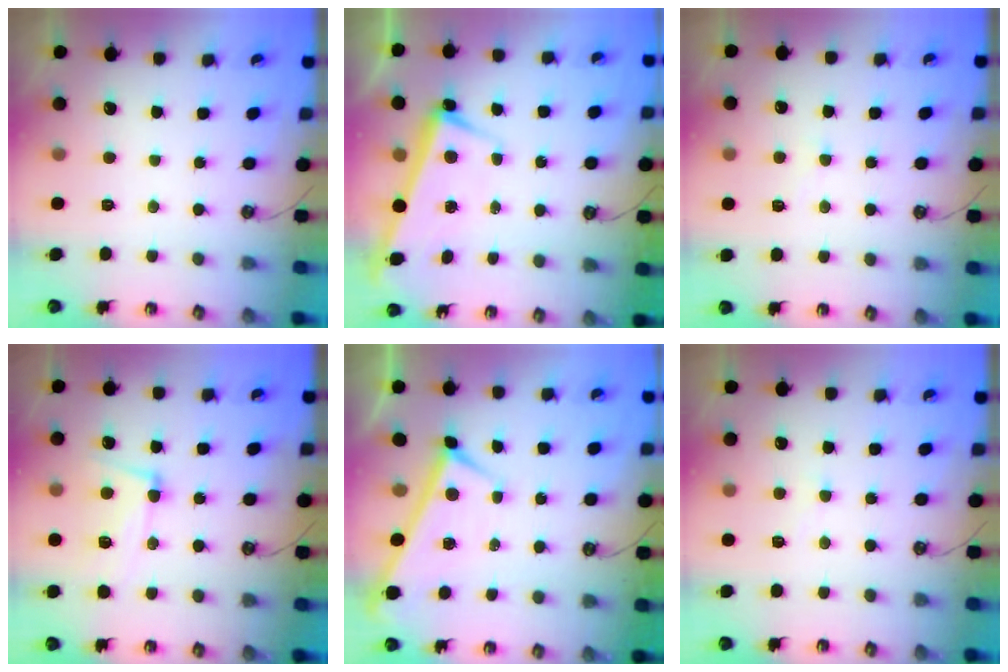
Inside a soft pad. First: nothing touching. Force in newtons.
{"total": 3.4, "press": 3.2, "slide": 0.9}
{"total": 2.7, "press": 2.6, "slide": 0.4}
{"total": 7.6, "press": 7.5, "slide": 1.7}
{"total": 0.0}
{"total": 2.7, "press": 2.6, "slide": 0.4}